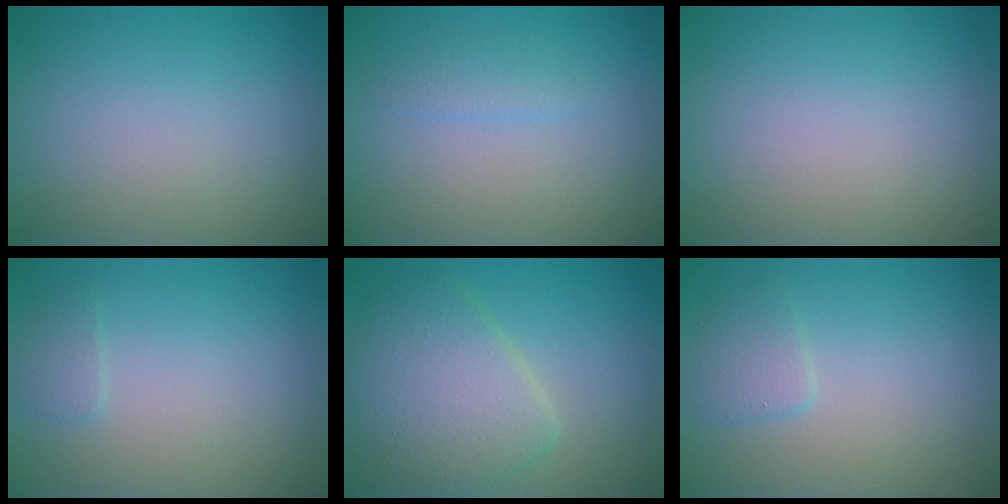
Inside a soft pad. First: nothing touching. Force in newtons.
{"total": 1.2, "press": 1.2, "slide": 0.1}
{"total": 0.0}
{"total": 1.0, "press": 1.0, "slide": 0.1}
{"total": 6.1, "press": 6.1, "slide": 0.4}
{"total": 1.6, "press": 1.6, "slide": 0.0}